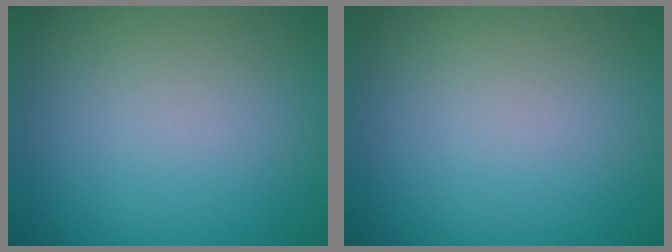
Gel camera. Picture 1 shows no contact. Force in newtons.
{"total": 0.0}